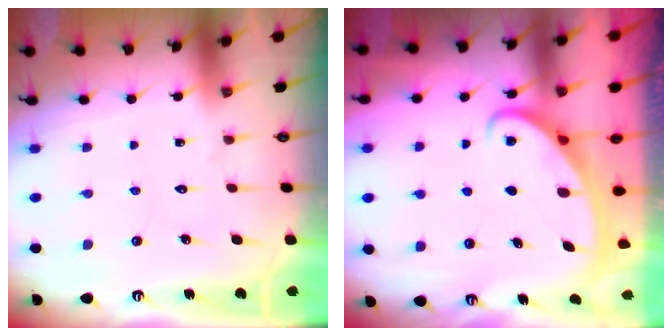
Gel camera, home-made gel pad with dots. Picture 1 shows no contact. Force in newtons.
{"total": 2.5, "press": 2.4, "slide": 0.3}